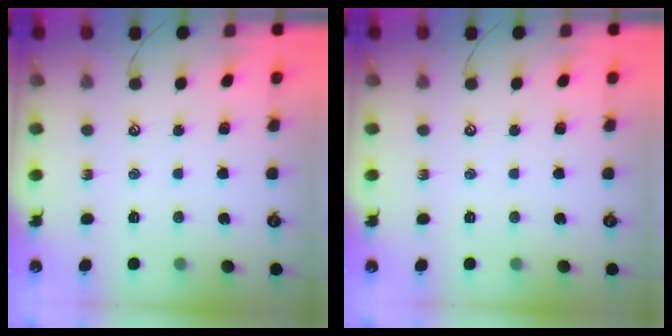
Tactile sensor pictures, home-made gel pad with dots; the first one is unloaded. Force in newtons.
{"total": 0.0}